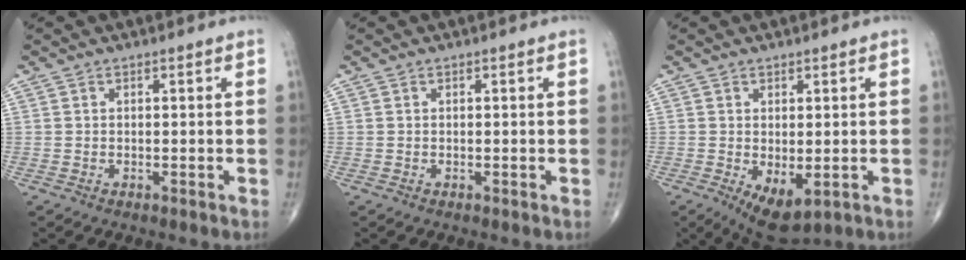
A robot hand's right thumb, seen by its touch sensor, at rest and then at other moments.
{"total": 0.0}
{"total": 6.8, "force": [-1.7, 3.3, 5.7], "torque": [-0.088, -0.016, -0.013]}